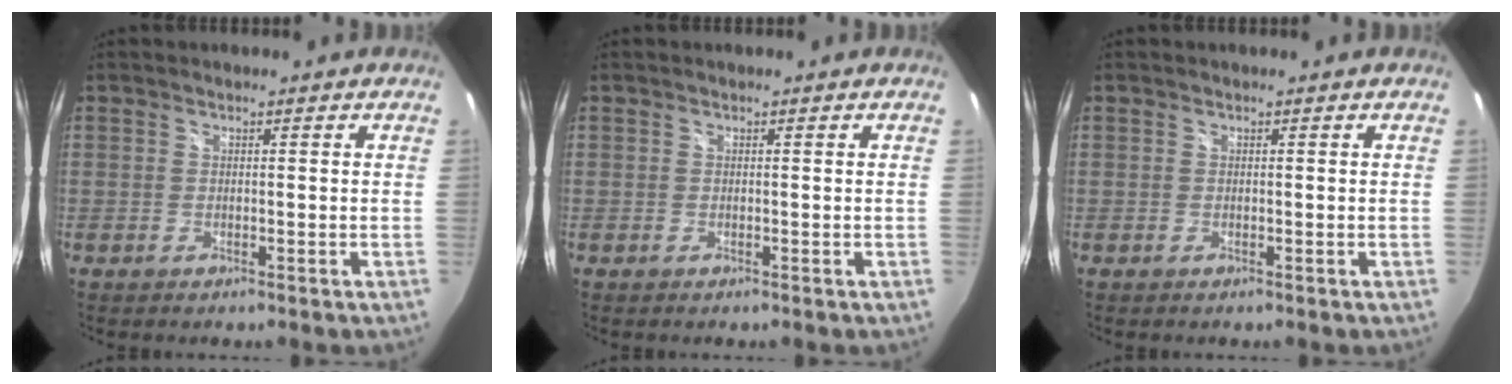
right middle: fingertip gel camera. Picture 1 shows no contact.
{"total": 0.0}
{"total": 0.0}